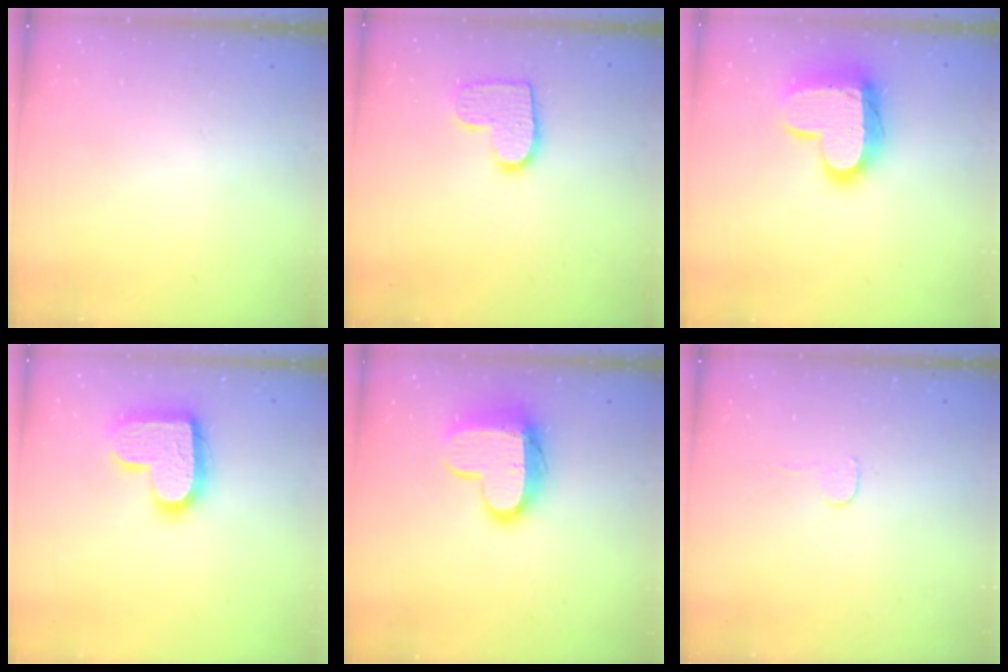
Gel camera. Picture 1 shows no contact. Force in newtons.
{"total": 10.8, "press": 10.8, "slide": 0.5}
{"total": 16.3, "press": 16.2, "slide": 1.4}
{"total": 17.3, "press": 17.3, "slide": 1.1}
{"total": 14.1, "press": 14.1, "slide": 1.1}
{"total": 2.7, "press": 2.7, "slide": 0.2}